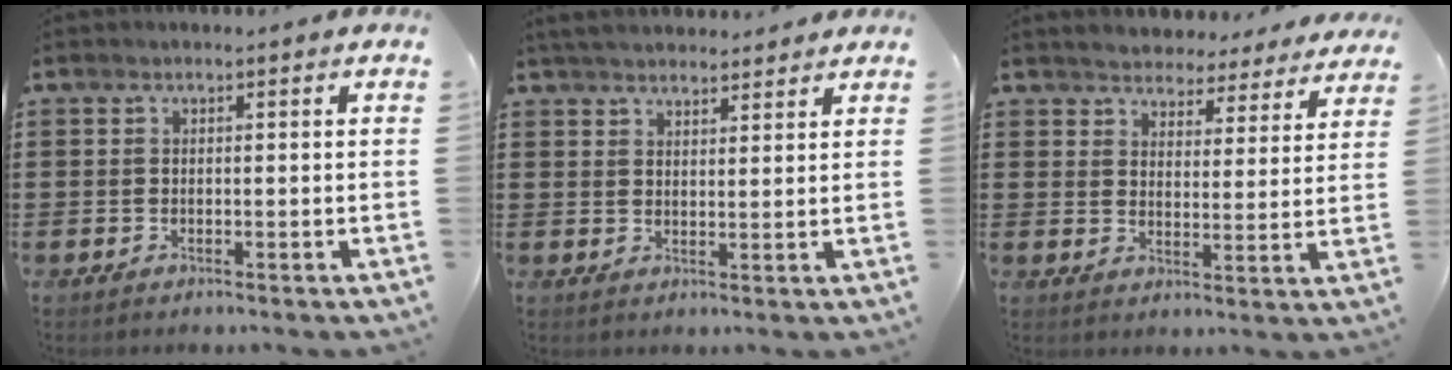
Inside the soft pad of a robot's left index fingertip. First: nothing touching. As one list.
[{"total": 3.8, "force": [3.7, 0.6, 0.7], "torque": [-0.023, -0.004, 0.070]}, {"total": 4.1, "force": [4.1, 0.3, -0.3], "torque": [-0.020, -0.028, 0.070]}]